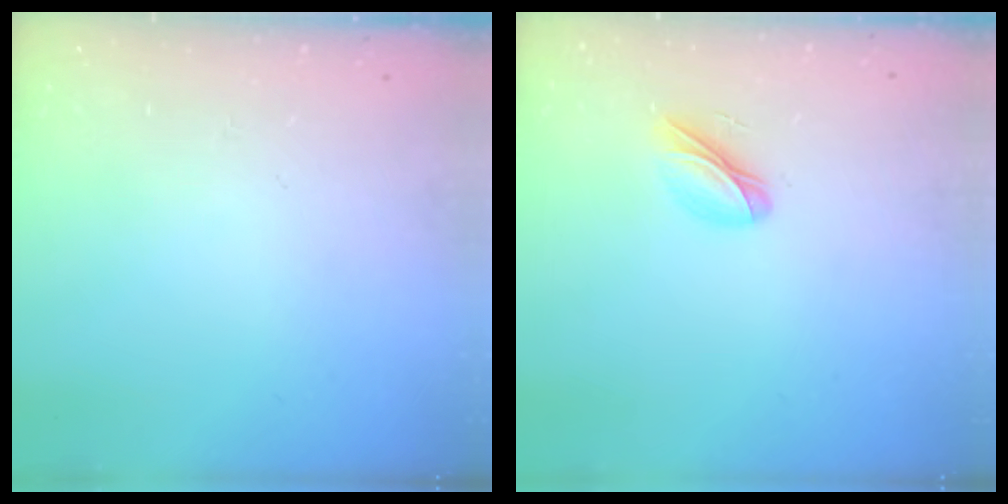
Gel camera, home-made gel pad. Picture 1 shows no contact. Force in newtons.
{"total": 6.3, "press": 6.2, "slide": 1.2}